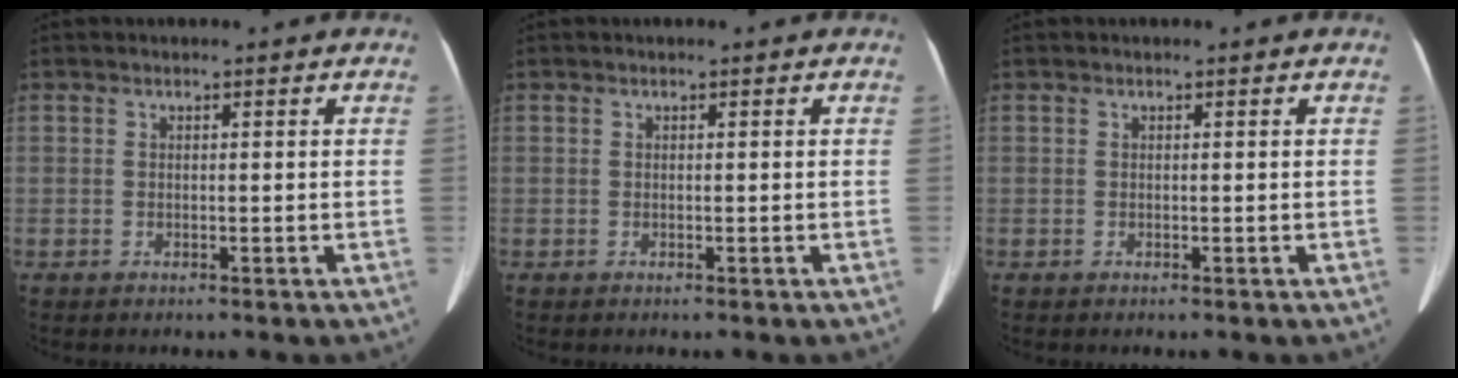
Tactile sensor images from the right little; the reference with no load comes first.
{"total": 0.0}
{"total": 0.0}